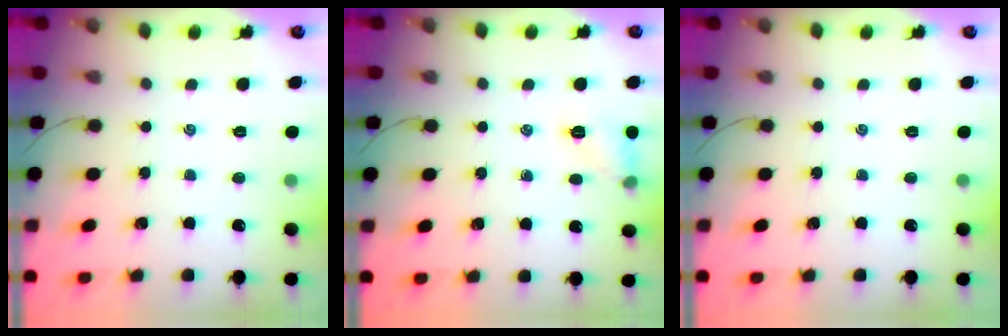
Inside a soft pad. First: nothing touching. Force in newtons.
{"total": 7.3, "press": 7.3, "slide": 0.6}
{"total": 0.0}